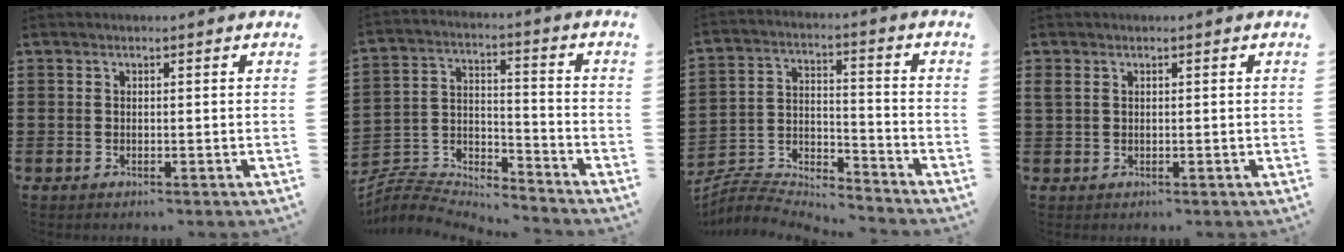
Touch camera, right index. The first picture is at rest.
{"total": 5.6, "force": [-5.5, 1.1, 0.7], "torque": [-0.032, -0.004, -0.115]}
{"total": 5.2, "force": [-5.1, 0.9, 0.8], "torque": [-0.028, -0.005, -0.106]}
{"total": 1.2, "force": [0.5, 0.9, 0.7], "torque": [-0.017, 0.005, 0.009]}